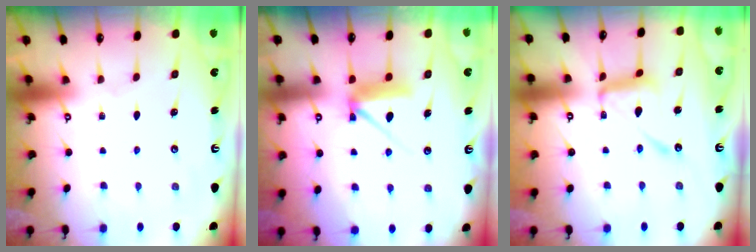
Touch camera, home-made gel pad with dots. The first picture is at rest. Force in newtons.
{"total": 8.6, "press": 8.6, "slide": 0.1}
{"total": 12.9, "press": 12.8, "slide": 1.0}